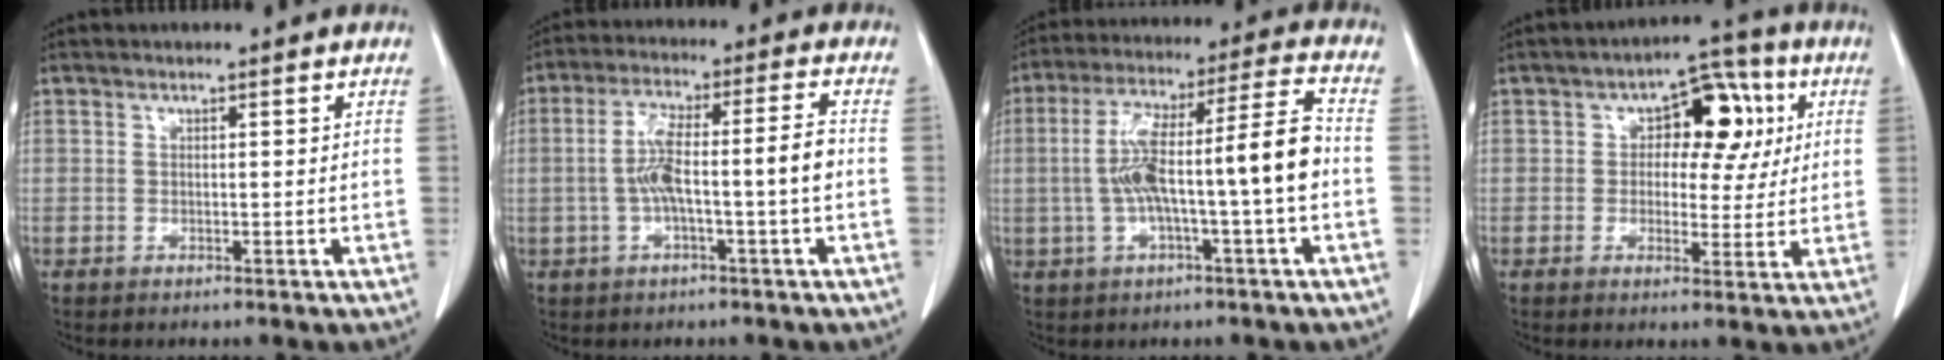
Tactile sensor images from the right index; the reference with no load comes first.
{"total": 8.6, "force": [-1.2, 0.4, 8.5], "torque": [-0.165, 0.024, -0.022]}
{"total": 13.0, "force": [-1.2, 0.8, 13.0], "torque": [-0.234, 0.030, -0.022]}
{"total": 9.3, "force": [2.3, 5.2, 7.4], "torque": [-0.088, 0.031, 0.031]}